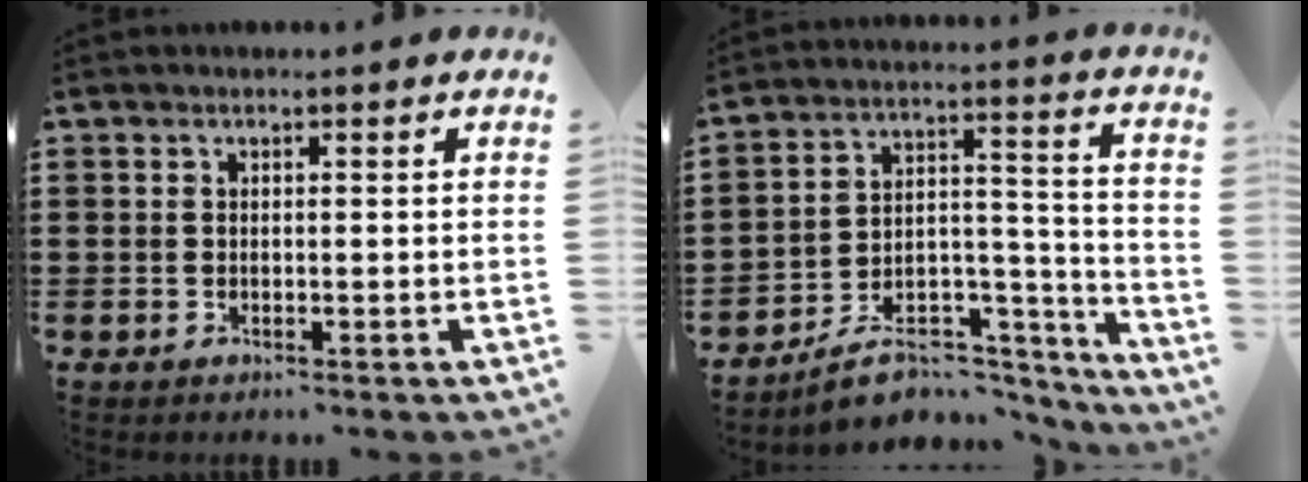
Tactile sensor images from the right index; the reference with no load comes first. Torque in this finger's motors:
{"motor_torque": [-1.15, 0.92, -0.95, -0.21]}